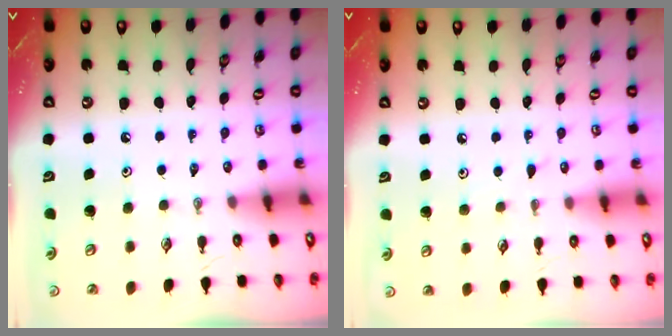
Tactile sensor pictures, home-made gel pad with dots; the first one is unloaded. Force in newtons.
{"total": 2.5, "press": 2.5, "slide": 0.4}